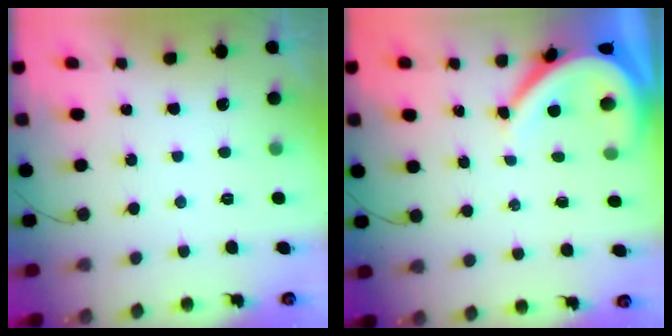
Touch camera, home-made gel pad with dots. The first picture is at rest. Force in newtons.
{"total": 6.6, "press": 6.5, "slide": 1.1}